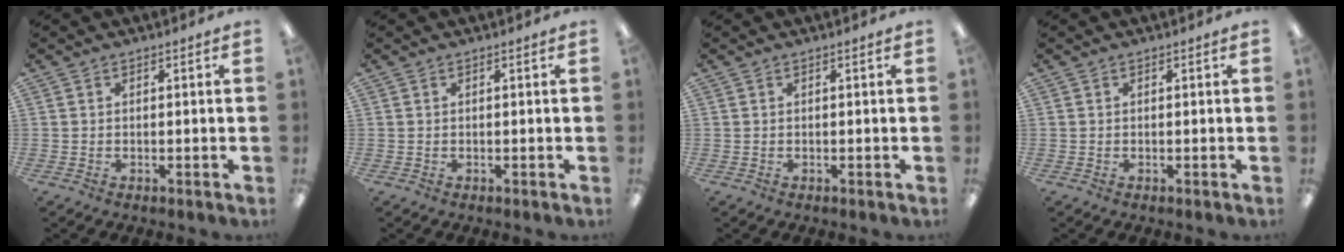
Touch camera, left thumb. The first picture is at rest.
{"total": 0.0}
{"total": 0.0}
{"total": 0.0}